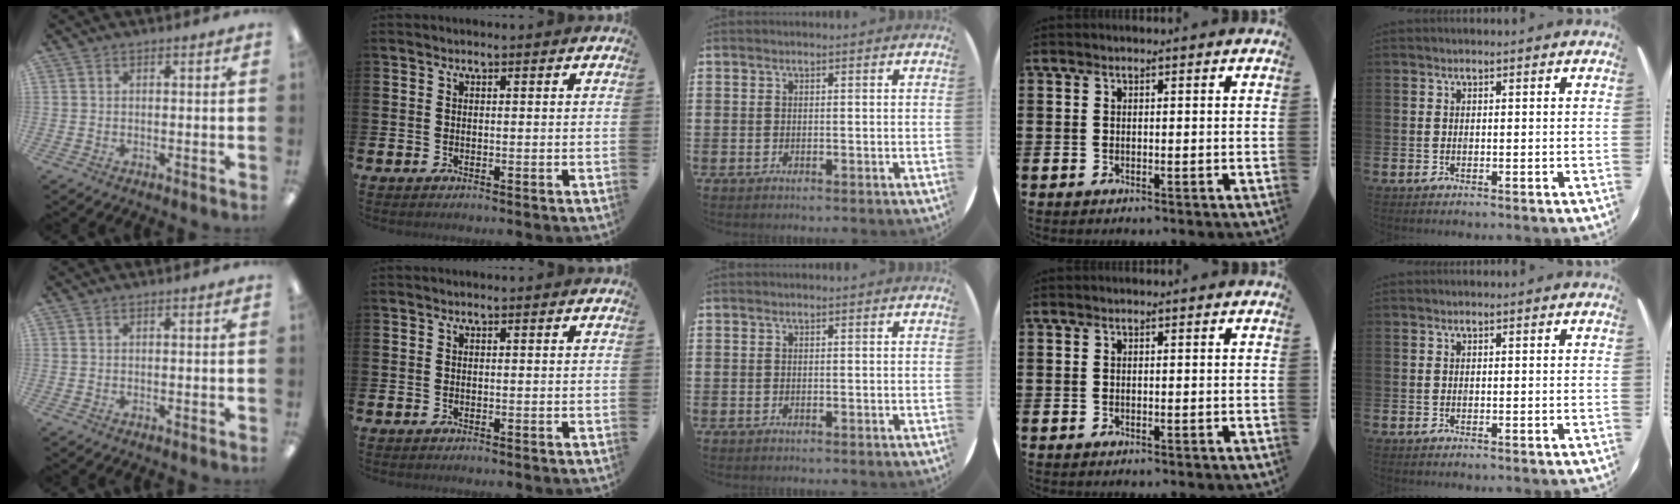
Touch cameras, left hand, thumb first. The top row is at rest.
{}